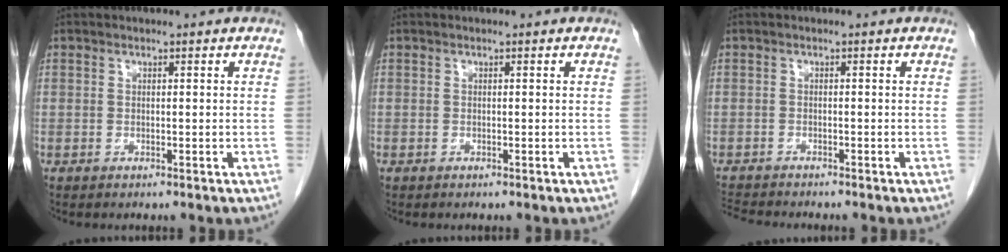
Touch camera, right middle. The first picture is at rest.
{"total": 0.0}
{"total": 4.0, "force": [-3.9, -0.2, 0.9], "torque": [-0.016, -0.017, -0.068]}